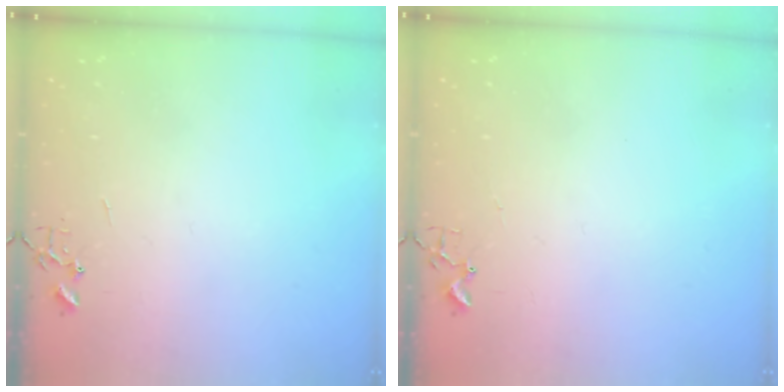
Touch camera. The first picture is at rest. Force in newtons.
{"total": 1.9, "press": 1.9, "slide": 0.2}